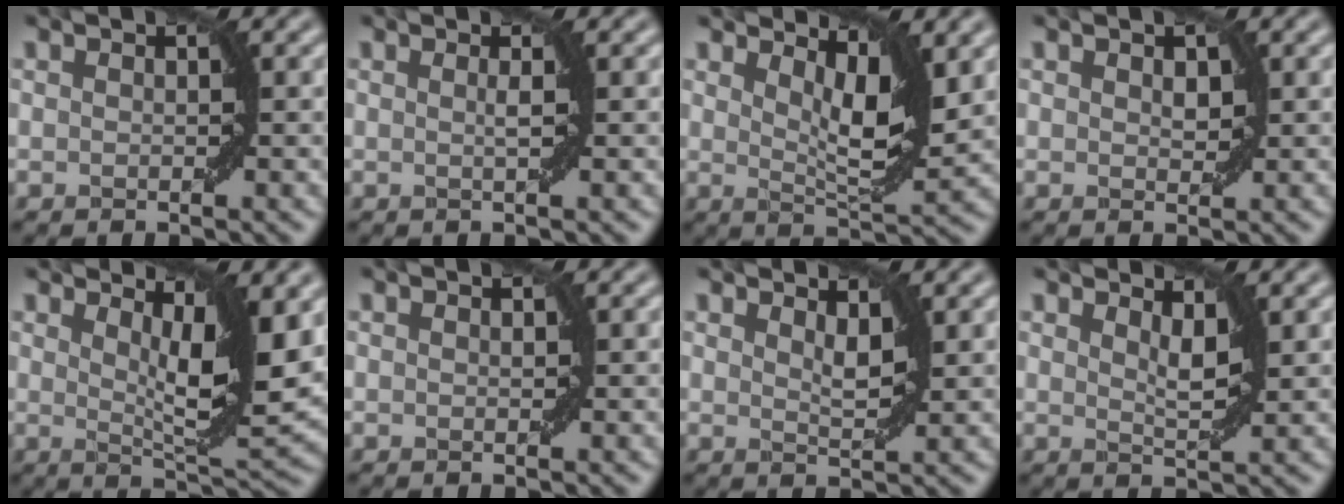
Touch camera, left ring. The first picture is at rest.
{"total": 1.0, "force": [0.1, 0.1, 1.0], "torque": [-0.015, 0.005, -0.001]}
{"total": 4.8, "force": [2.5, 1.3, 3.9], "torque": [-0.060, -0.011, 0.043]}
{"total": 1.0, "force": [0.4, 0.6, 0.7], "torque": [-0.009, -0.001, 0.011]}
{"total": 7.1, "force": [2.5, 1.6, 6.4], "torque": [-0.088, -0.010, 0.046]}
{"total": 0.0}
{"total": 1.6, "force": [1.2, 0.3, 1.1], "torque": [-0.017, -0.005, 0.022]}
{"total": 1.9, "force": [1.3, 0.3, 1.3], "torque": [-0.021, -0.007, 0.024]}